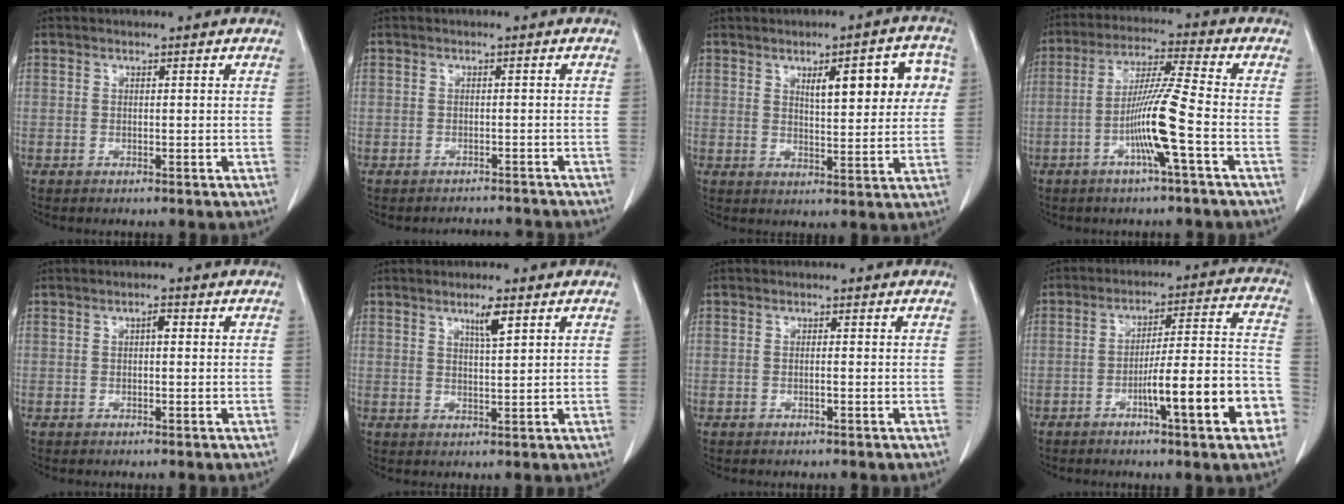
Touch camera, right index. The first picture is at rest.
{"total": 3.7, "force": [-3.4, 1.5, -0.5], "torque": [0.007, 0.007, -0.047]}
{"total": 10.4, "force": [3.4, 2.8, 9.4], "torque": [-0.121, 0.020, 0.046]}
{"total": 9.8, "force": [-3.2, -1.2, 9.2], "torque": [-0.178, 0.000, -0.061]}
{"total": 1.2, "force": [0.2, 0.4, 1.1], "torque": [-0.017, 0.004, 0.002]}
{"total": 3.2, "force": [1.9, 0.2, 2.6], "torque": [-0.047, -0.004, 0.033]}
{"total": 0.6, "force": [-0.1, -0.1, 0.6], "torque": [-0.007, 0.002, 0.000]}
{"total": 14.6, "force": [-5.8, 1.2, 13.3], "torque": [-0.184, 0.020, -0.082]}